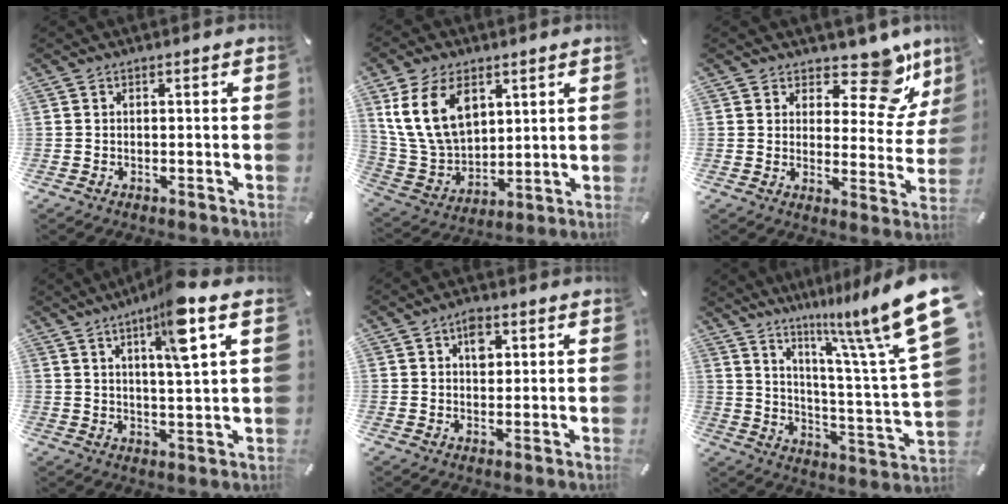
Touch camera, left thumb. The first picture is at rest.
{"total": 15.1, "force": [6.6, 10.3, 8.8], "torque": [-0.210, -0.014, 0.124]}
{"total": 13.7, "force": [10.2, 5.8, 7.1], "torque": [-0.087, -0.088, 0.171]}
{"total": 10.3, "force": [5.4, 1.4, 8.6], "torque": [-0.128, -0.026, 0.083]}
{"total": 4.4, "force": [1.6, 2.9, 2.9], "torque": [-0.030, -0.005, 0.021]}
{"total": 18.5, "force": [12.2, 2.2, 13.7], "torque": [-0.213, -0.091, 0.190]}